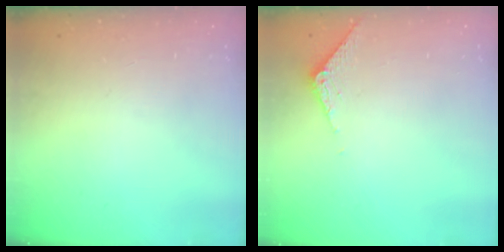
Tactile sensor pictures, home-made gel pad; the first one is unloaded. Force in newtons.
{"total": 3.4, "press": 3.4, "slide": 0.2}